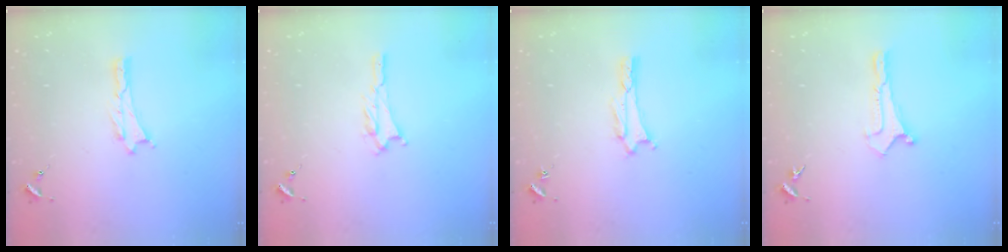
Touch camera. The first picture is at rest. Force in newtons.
{"total": 1.5, "press": 1.5, "slide": 0.3}
{"total": 1.6, "press": 1.6, "slide": 0.2}
{"total": 0.0}